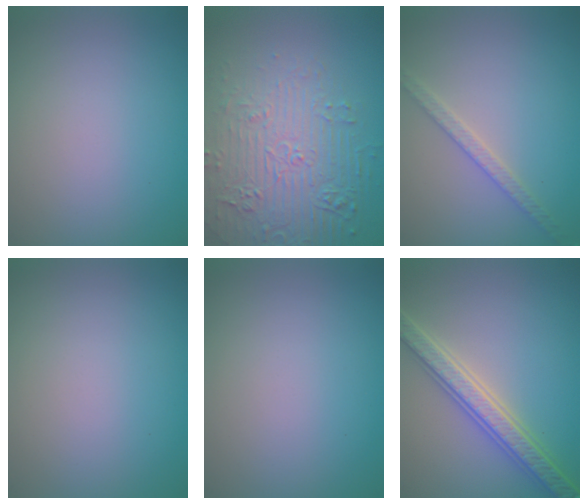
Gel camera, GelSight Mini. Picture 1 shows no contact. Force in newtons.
{"total": 7.0, "press": 5.3, "slide": 4.6}
{"total": 2.1, "press": 2.0, "slide": 0.6}
{"total": 0.0}
{"total": 0.0}
{"total": 5.6, "press": 5.4, "slide": 1.1}